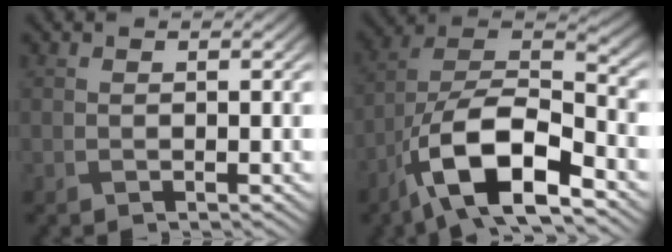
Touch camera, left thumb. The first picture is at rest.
{"total": 13.9, "force": [-7.7, 5.5, 10.1], "torque": [-0.197, -0.008, -0.153]}